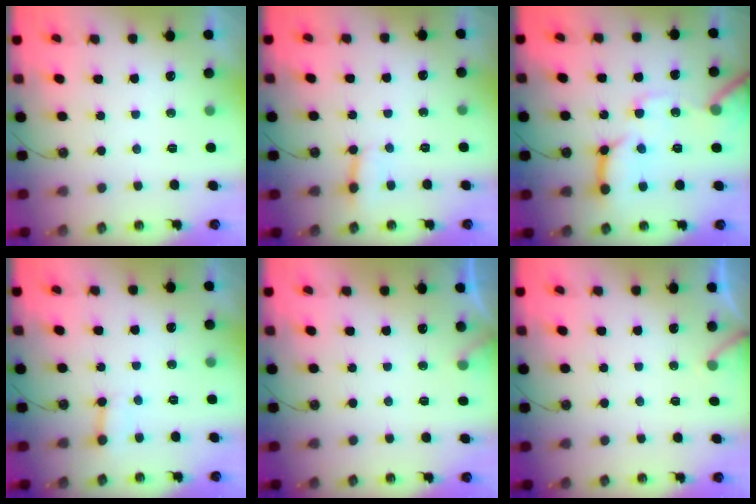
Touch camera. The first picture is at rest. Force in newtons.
{"total": 3.7, "press": 3.6, "slide": 0.4}
{"total": 16.6, "press": 16.5, "slide": 1.8}
{"total": 3.3, "press": 3.3, "slide": 0.2}
{"total": 5.2, "press": 5.1, "slide": 0.4}
{"total": 3.7, "press": 3.6, "slide": 0.3}